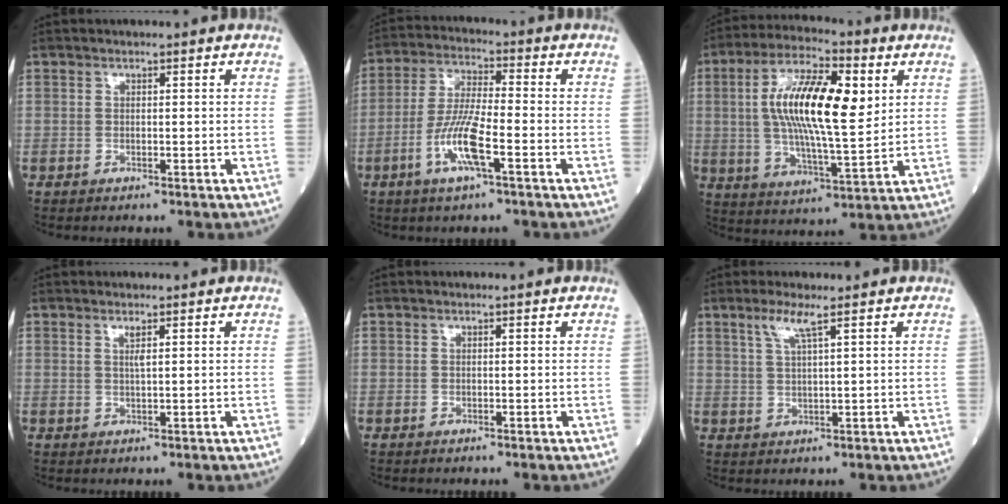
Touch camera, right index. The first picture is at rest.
{"total": 9.1, "force": [-3.5, 1.1, 8.3], "torque": [-0.168, -0.006, -0.071]}
{"total": 16.0, "force": [3.4, 4.2, 15.1], "torque": [-0.284, 0.013, 0.054]}
{"total": 1.4, "force": [0.7, 0.0, 1.2], "torque": [-0.025, -0.003, 0.012]}
{"total": 0.0}
{"total": 3.5, "force": [2.1, -0.2, 2.8], "torque": [-0.065, 0.000, 0.046]}